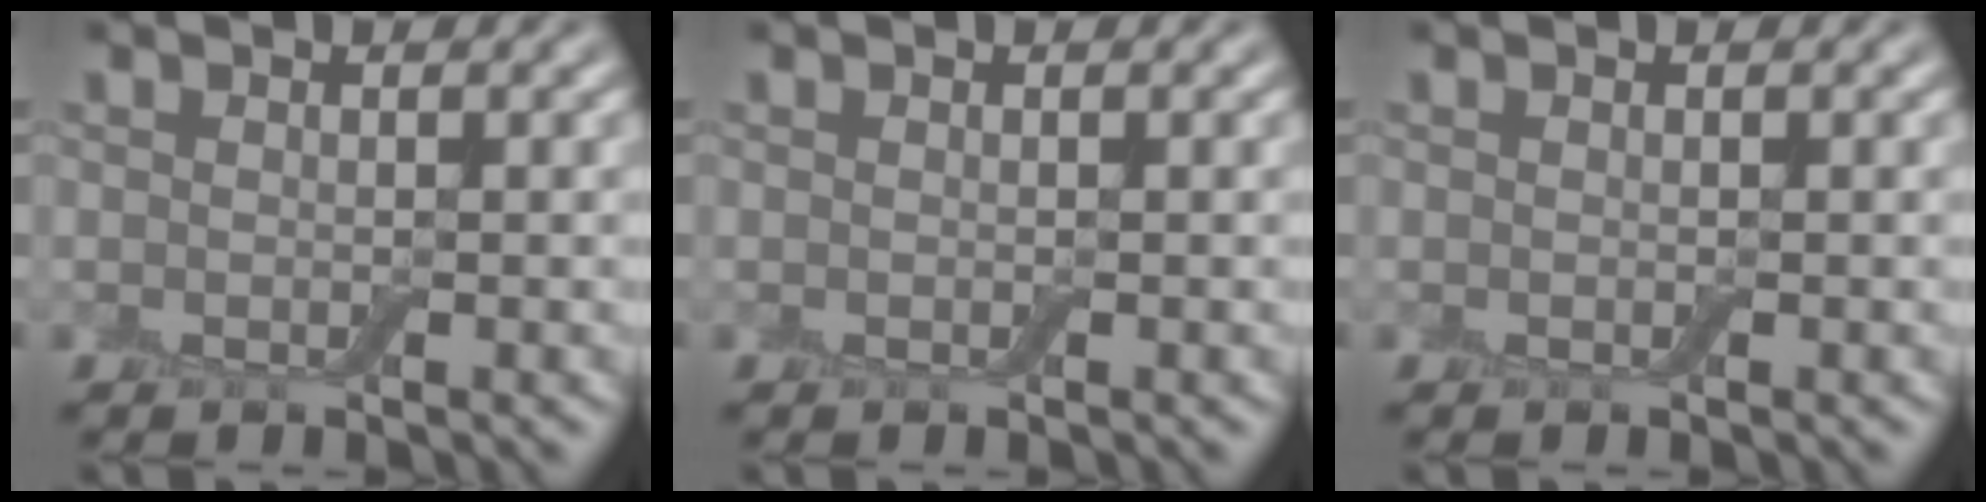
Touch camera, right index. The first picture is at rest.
{"total": 0.0}
{"total": 0.0}